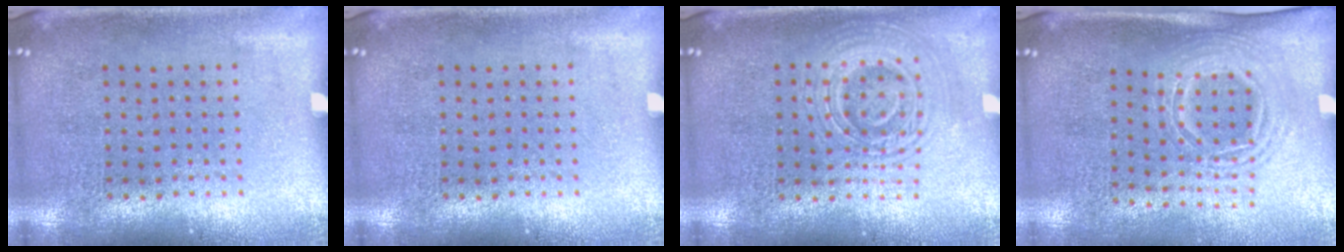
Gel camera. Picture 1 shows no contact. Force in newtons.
{"total": 0.0}
{"total": 2.8, "press": 2.8, "slide": 0.6}
{"total": 1.6, "press": 1.3, "slide": 1.0}